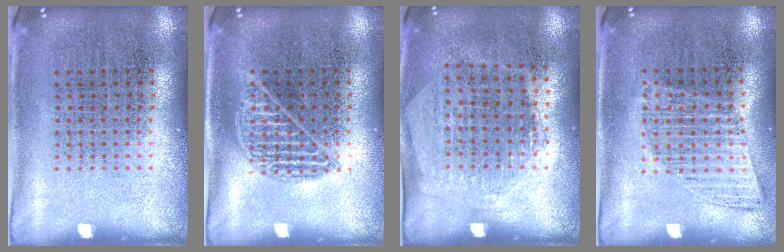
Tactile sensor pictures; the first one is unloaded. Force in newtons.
{"total": 1.0, "press": 1.0, "slide": 0.1}
{"total": 1.3, "press": 1.1, "slide": 0.7}
{"total": 0.9, "press": 0.9, "slide": 0.3}